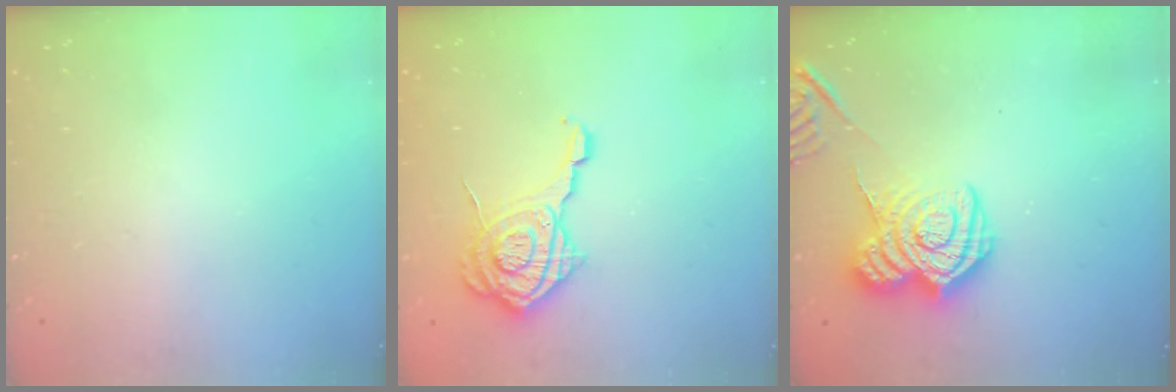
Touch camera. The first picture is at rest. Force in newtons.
{"total": 14.0, "press": 14.0, "slide": 1.0}
{"total": 13.9, "press": 13.8, "slide": 1.0}